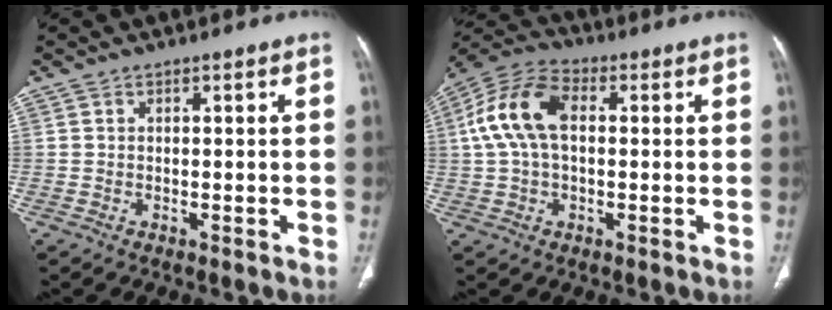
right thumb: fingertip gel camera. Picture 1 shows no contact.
{"total": 12.5, "force": [1.7, 7.5, 9.8], "torque": [-0.202, 0.032, 0.023]}